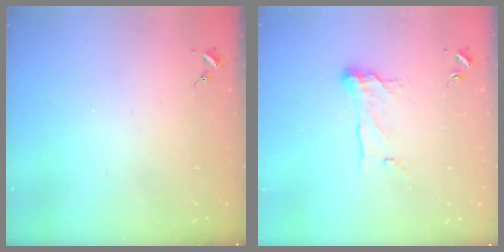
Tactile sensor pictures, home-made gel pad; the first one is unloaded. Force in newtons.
{"total": 9.8, "press": 9.8, "slide": 0.7}